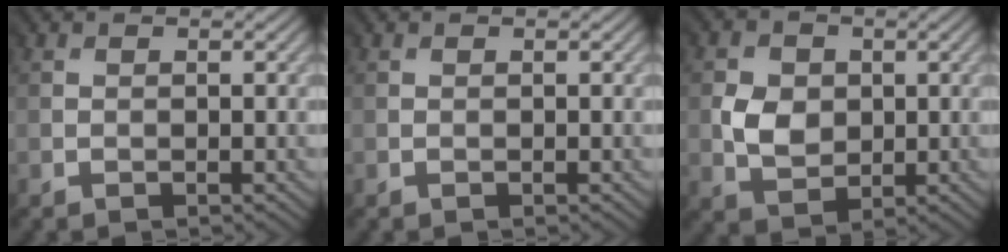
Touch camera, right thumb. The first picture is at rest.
{"total": 0.0}
{"total": 3.5, "force": [0.3, 3.3, 1.2], "torque": [-0.031, -0.001, 0.006]}